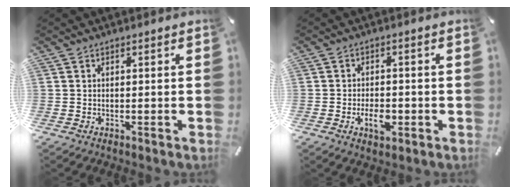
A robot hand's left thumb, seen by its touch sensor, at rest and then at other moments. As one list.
[{"total": 5.4, "force": [-1.9, 3.1, 4.0], "torque": [-0.076, 0.007, -0.031]}]